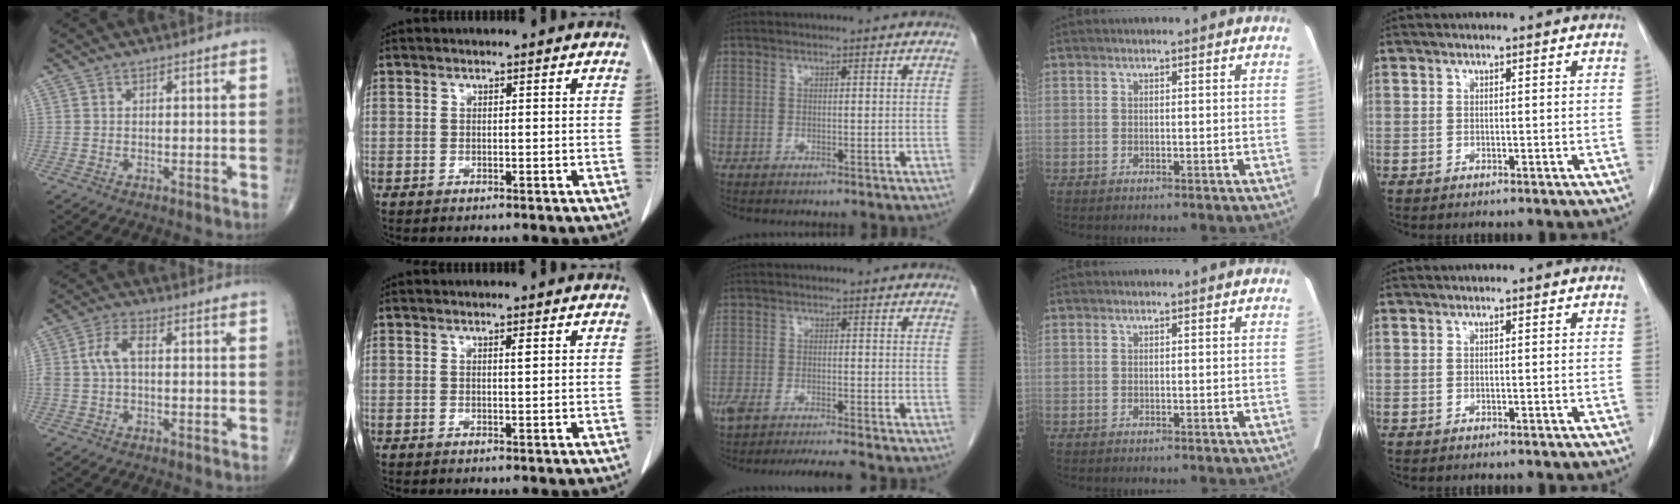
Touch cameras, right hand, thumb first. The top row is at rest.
{"thumb": {"total": 5.0, "force": [0.2, 2.5, 4.4], "torque": [-0.104, 0.018, 0.001]}, "index": {"total": 0.7, "force": [0.3, 0.0, 0.6], "torque": [-0.014, -0.001, 0.005]}, "middle": {"total": 7.7, "force": [-6.8, 0.3, 3.6], "torque": [-0.061, -0.006, -0.108]}}